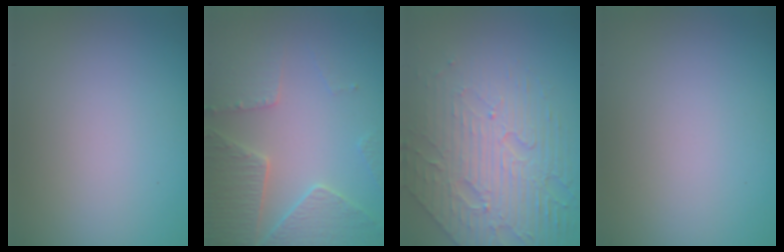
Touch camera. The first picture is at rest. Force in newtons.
{"total": 4.3, "press": 4.3, "slide": 0.6}
{"total": 6.6, "press": 5.2, "slide": 4.0}
{"total": 0.0}